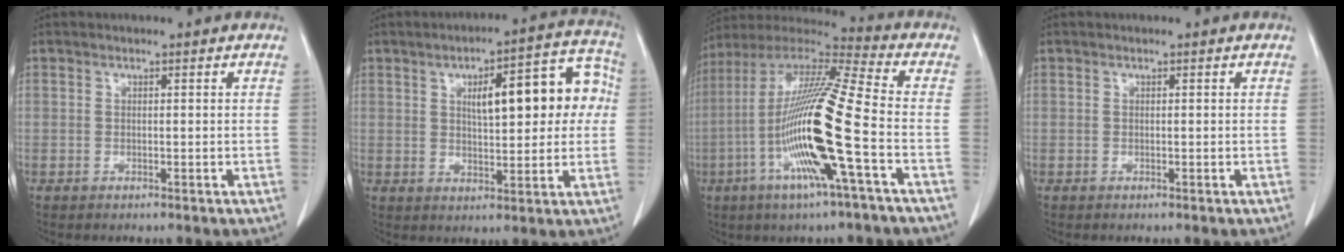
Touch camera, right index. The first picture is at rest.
{"total": 13.2, "force": [2.5, 4.2, 12.3], "torque": [-0.157, 0.041, 0.035]}
{"total": 19.7, "force": [-5.2, 0.0, 19.0], "torque": [-0.384, -0.013, -0.109]}
{"total": 0.0}